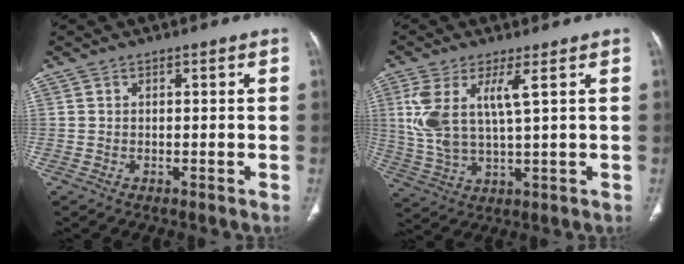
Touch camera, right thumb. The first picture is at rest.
{"total": 10.0, "force": [3.1, 3.1, 9.1], "torque": [-0.215, -0.015, 0.069]}